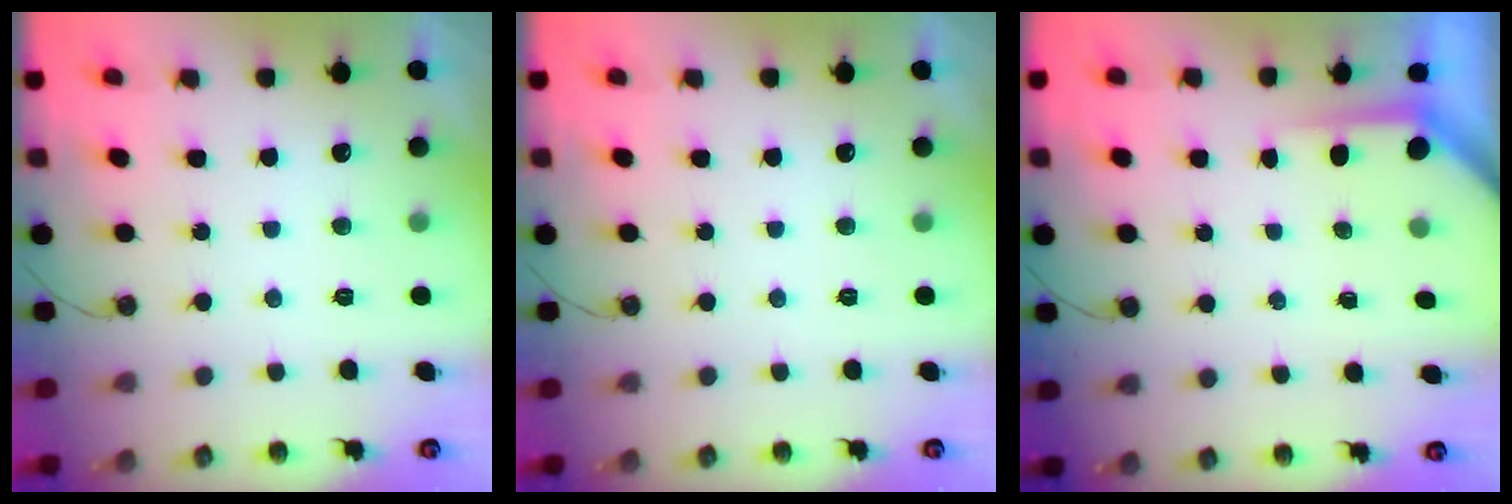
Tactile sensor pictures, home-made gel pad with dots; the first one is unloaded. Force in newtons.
{"total": 0.0}
{"total": 3.5, "press": 3.5, "slide": 0.2}